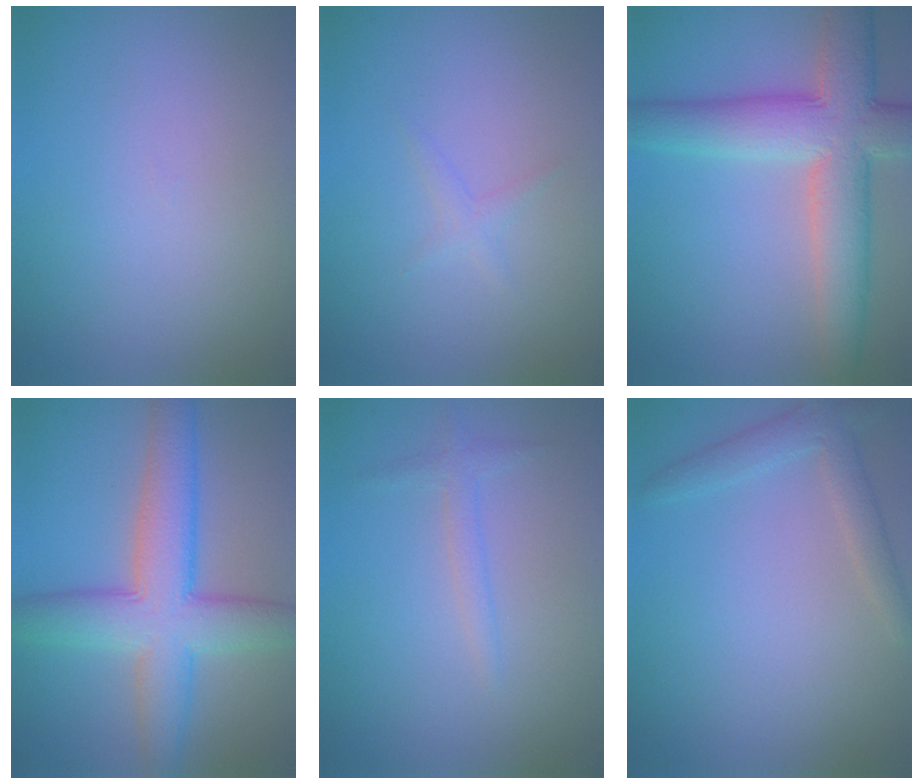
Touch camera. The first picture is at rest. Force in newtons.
{"total": 0.9, "press": 0.9, "slide": 0.0}
{"total": 9.0, "press": 9.0, "slide": 0.4}
{"total": 7.9, "press": 7.9, "slide": 0.2}
{"total": 1.3, "press": 1.3, "slide": 0.0}
{"total": 2.5, "press": 2.5, "slide": 0.2}